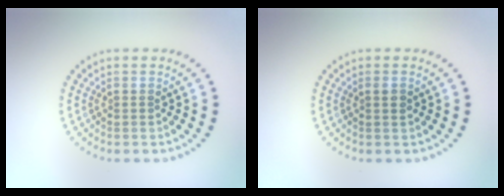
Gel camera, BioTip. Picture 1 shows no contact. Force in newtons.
{"total": 0.9, "press": 0.8, "slide": 0.5}